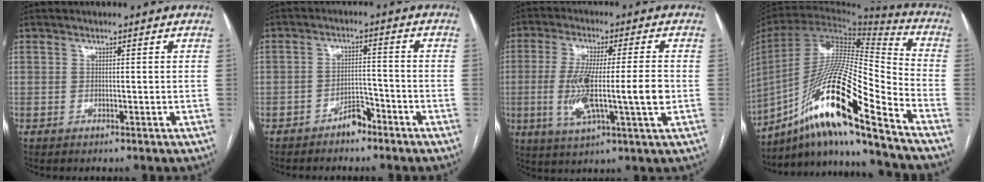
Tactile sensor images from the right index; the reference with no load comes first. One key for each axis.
{"total": 3.7, "fx": -2.9, "fy": 1.5, "fz": 1.7, "tx": -0.025, "ty": 0.007, "tz": -0.048}
{"total": 12.4, "fx": -1.6, "fy": 0.9, "fz": 12.2, "tx": -0.231, "ty": -0.005, "tz": -0.028}
{"total": 21.8, "fx": -14.0, "fy": 0.7, "fz": 16.7, "tx": -0.330, "ty": -0.010, "tz": -0.259}